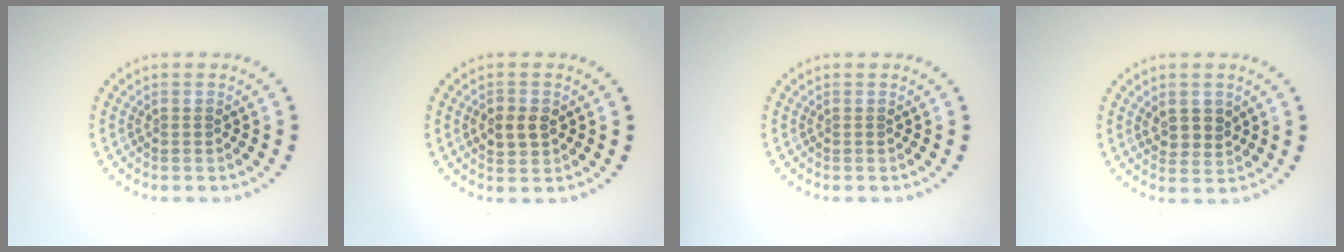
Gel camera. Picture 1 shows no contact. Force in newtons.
{"total": 2.5, "press": 2.5, "slide": 0.4}
{"total": 0.0}
{"total": 2.4, "press": 2.3, "slide": 0.9}